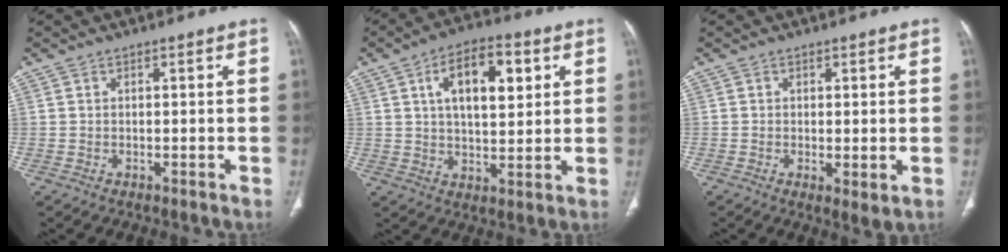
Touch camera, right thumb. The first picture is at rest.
{"total": 12.8, "force": [4.3, 6.3, 10.3], "torque": [-0.142, -0.004, 0.068]}
{"total": 2.7, "force": [-0.2, 0.9, 2.5], "torque": [-0.044, -0.012, -0.003]}